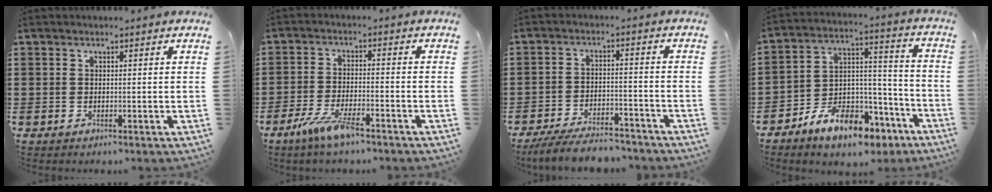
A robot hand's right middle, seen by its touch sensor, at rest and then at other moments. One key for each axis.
{"total": 6.2, "fx": -4.0, "fy": 1.2, "fz": 4.6, "tx": -0.100, "ty": -0.012, "tz": -0.073}
{"total": 6.0, "fx": -5.6, "fy": 0.8, "fz": 2.0, "tx": -0.040, "ty": 0.002, "tz": -0.109}
{"total": 10.0, "fx": -7.8, "fy": 4.6, "fz": 4.3, "tx": -0.074, "ty": 0.040, "tz": -0.142}